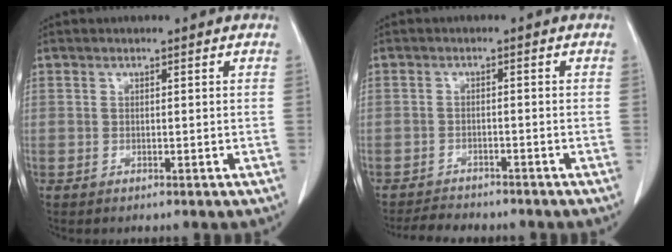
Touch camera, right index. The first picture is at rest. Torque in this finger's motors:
{"motor_torque": [-0.03, -0.15, -0.01, 0.00]}